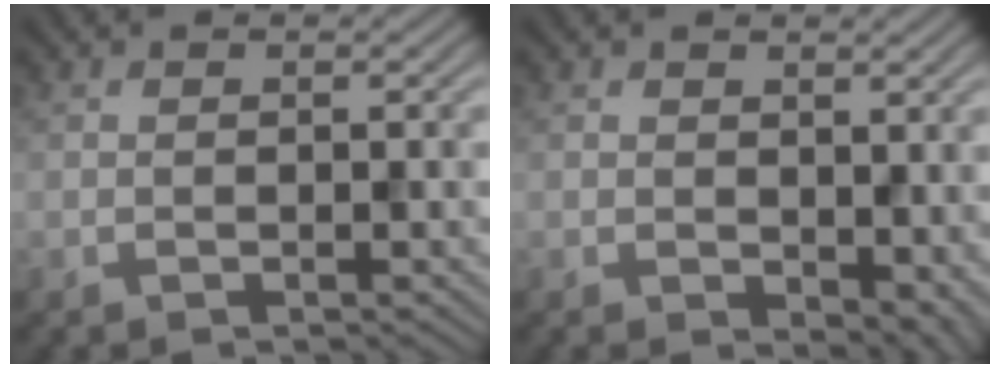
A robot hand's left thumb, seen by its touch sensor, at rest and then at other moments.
{"total": 4.1, "force": [0.0, 2.7, 3.1], "torque": [-0.049, -0.019, 0.008]}